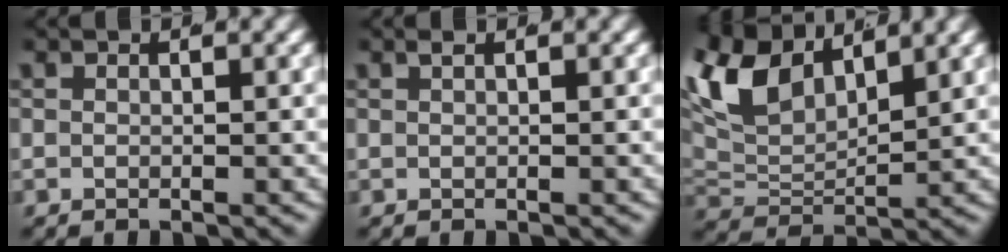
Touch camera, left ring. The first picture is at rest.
{"total": 0.6, "force": [0.3, -0.5, 0.1], "torque": [0.001, 0.001, 0.007]}
{"total": 9.9, "force": [3.9, 6.3, 6.6], "torque": [-0.156, -0.014, 0.076]}